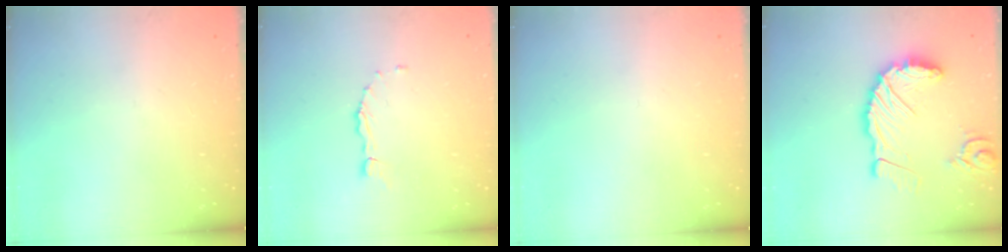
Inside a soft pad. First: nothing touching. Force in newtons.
{"total": 1.9, "press": 1.9, "slide": 0.2}
{"total": 0.0}
{"total": 15.3, "press": 15.2, "slide": 1.8}